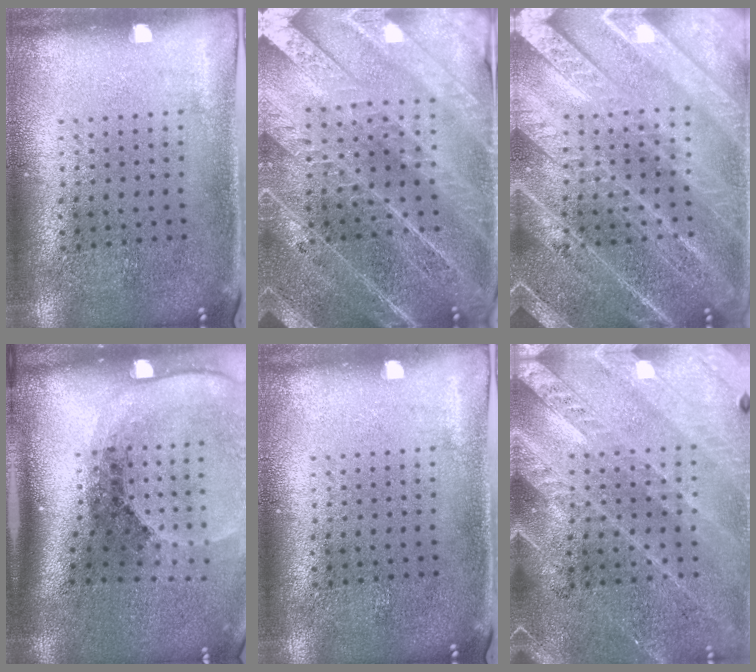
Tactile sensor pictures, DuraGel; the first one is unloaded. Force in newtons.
{"total": 4.4, "press": 4.0, "slide": 2.0}
{"total": 6.0, "press": 6.0, "slide": 0.7}
{"total": 2.6, "press": 1.9, "slide": 1.8}
{"total": 0.0}
{"total": 3.0, "press": 2.6, "slide": 1.4}